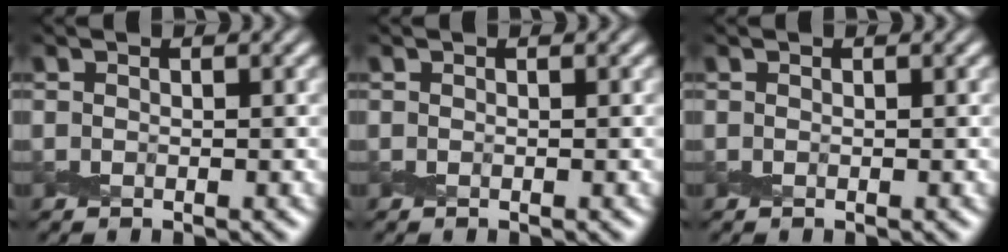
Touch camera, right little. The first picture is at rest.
{"total": 0.0}
{"total": 0.0}